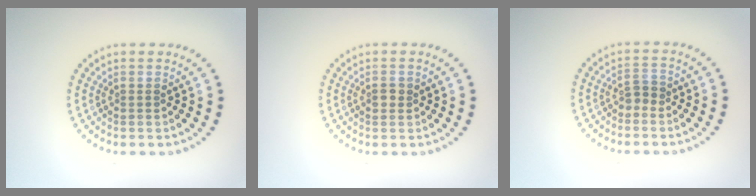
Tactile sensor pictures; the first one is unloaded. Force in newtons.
{"total": 1.2, "press": 1.2, "slide": 0.1}
{"total": 1.1, "press": 1.0, "slide": 0.5}